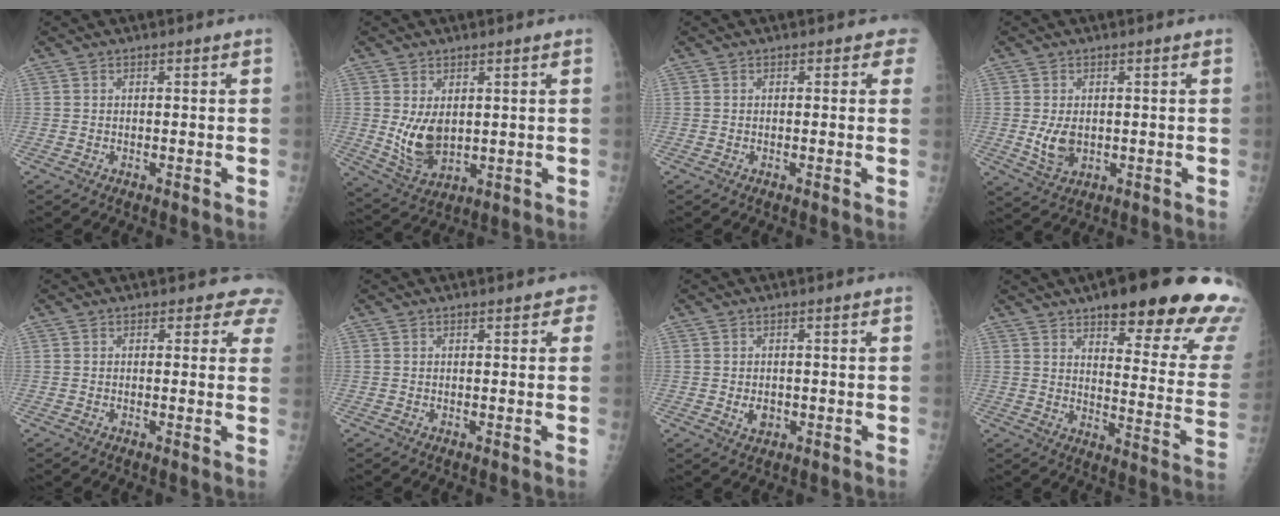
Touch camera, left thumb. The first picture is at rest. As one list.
[{"total": 7.3, "force": [1.1, 4.5, 5.7], "torque": [-0.093, -0.024, 0.039]}, {"total": 1.6, "force": [0.9, 1.1, 0.7], "torque": [0.018, -0.002, -0.003]}, {"total": 4.7, "force": [-0.1, 3.2, 3.4], "torque": [-0.054, -0.009, 0.010]}, {"total": 4.1, "force": [3.3, 2.3, 0.5], "torque": [0.032, -0.013, 0.013]}, {"total": 2.0, "force": [1.2, 1.1, 1.2], "torque": [0.004, 0.001, 0.010]}, {"total": 2.3, "force": [-0.4, 1.7, 1.4], "torque": [-0.015, 0.000, 0.001]}, {"total": 25.9, "force": [17.8, 6.4, 17.7], "torque": [-0.180, -0.072, 0.222]}]